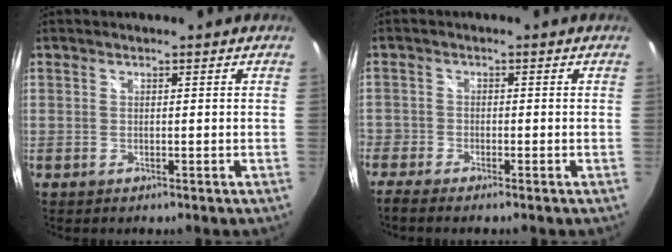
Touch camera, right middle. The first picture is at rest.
{"total": 3.7, "force": [-3.3, 1.0, 1.2], "torque": [-0.046, -0.014, -0.068]}